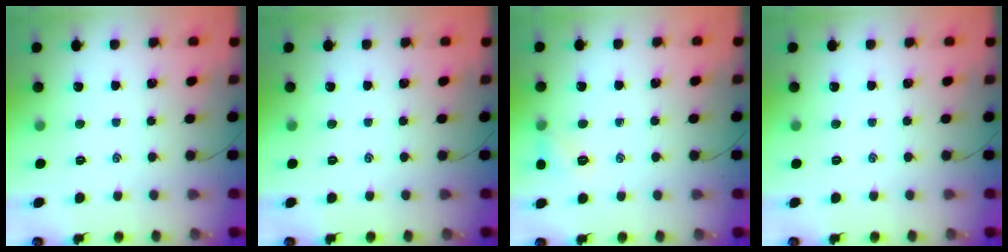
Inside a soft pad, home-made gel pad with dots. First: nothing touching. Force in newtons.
{"total": 0.0}
{"total": 6.6, "press": 6.4, "slide": 1.7}
{"total": 0.0}